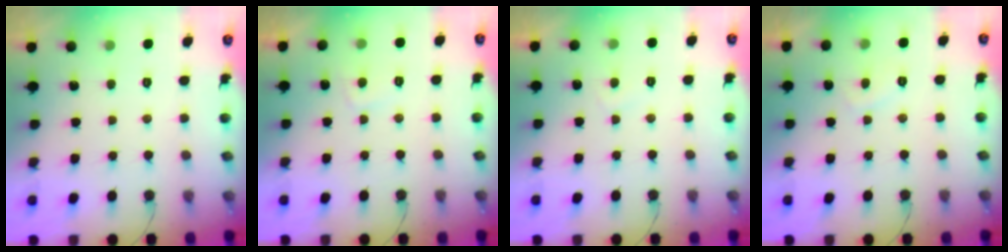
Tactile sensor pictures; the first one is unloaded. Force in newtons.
{"total": 2.9, "press": 2.8, "slide": 0.6}
{"total": 1.3, "press": 1.2, "slide": 0.4}
{"total": 2.3, "press": 2.2, "slide": 0.8}